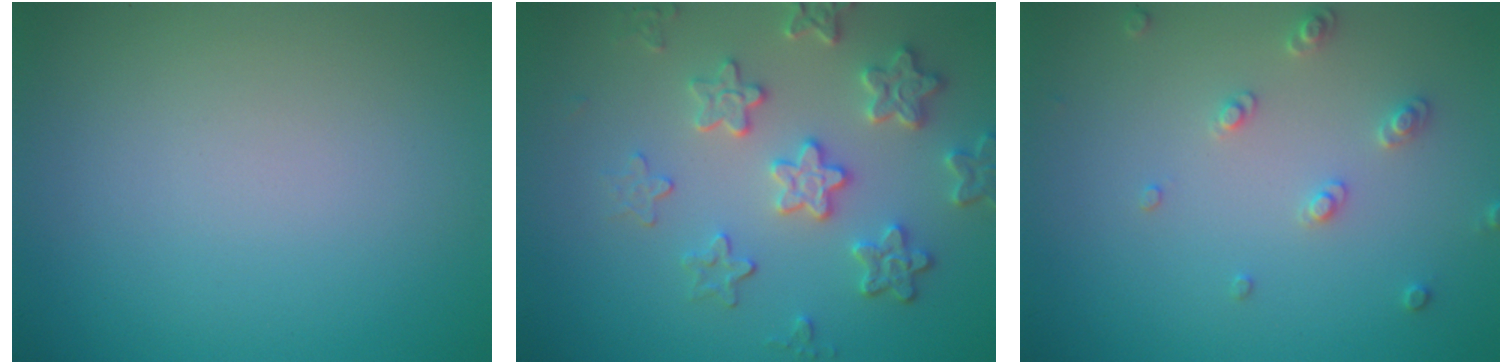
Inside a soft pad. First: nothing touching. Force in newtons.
{"total": 4.8, "press": 4.1, "slide": 2.5}
{"total": 1.9, "press": 1.8, "slide": 0.5}